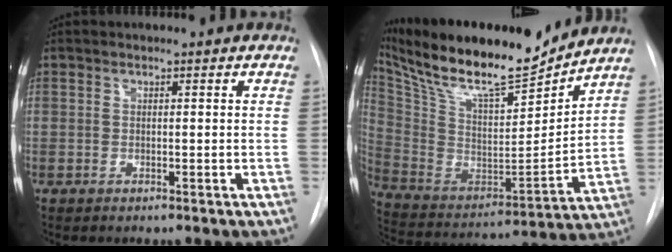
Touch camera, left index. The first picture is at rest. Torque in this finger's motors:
{"motor_torque": [0.61, -0.81, 0.24, 0.11]}